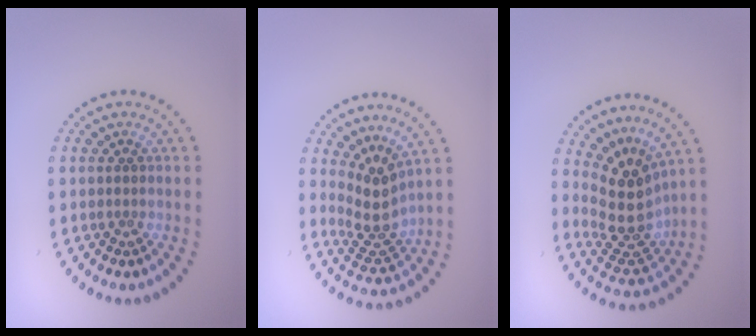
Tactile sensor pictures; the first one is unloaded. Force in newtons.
{"total": 3.5, "press": 2.7, "slide": 2.2}
{"total": 4.6, "press": 3.8, "slide": 2.6}